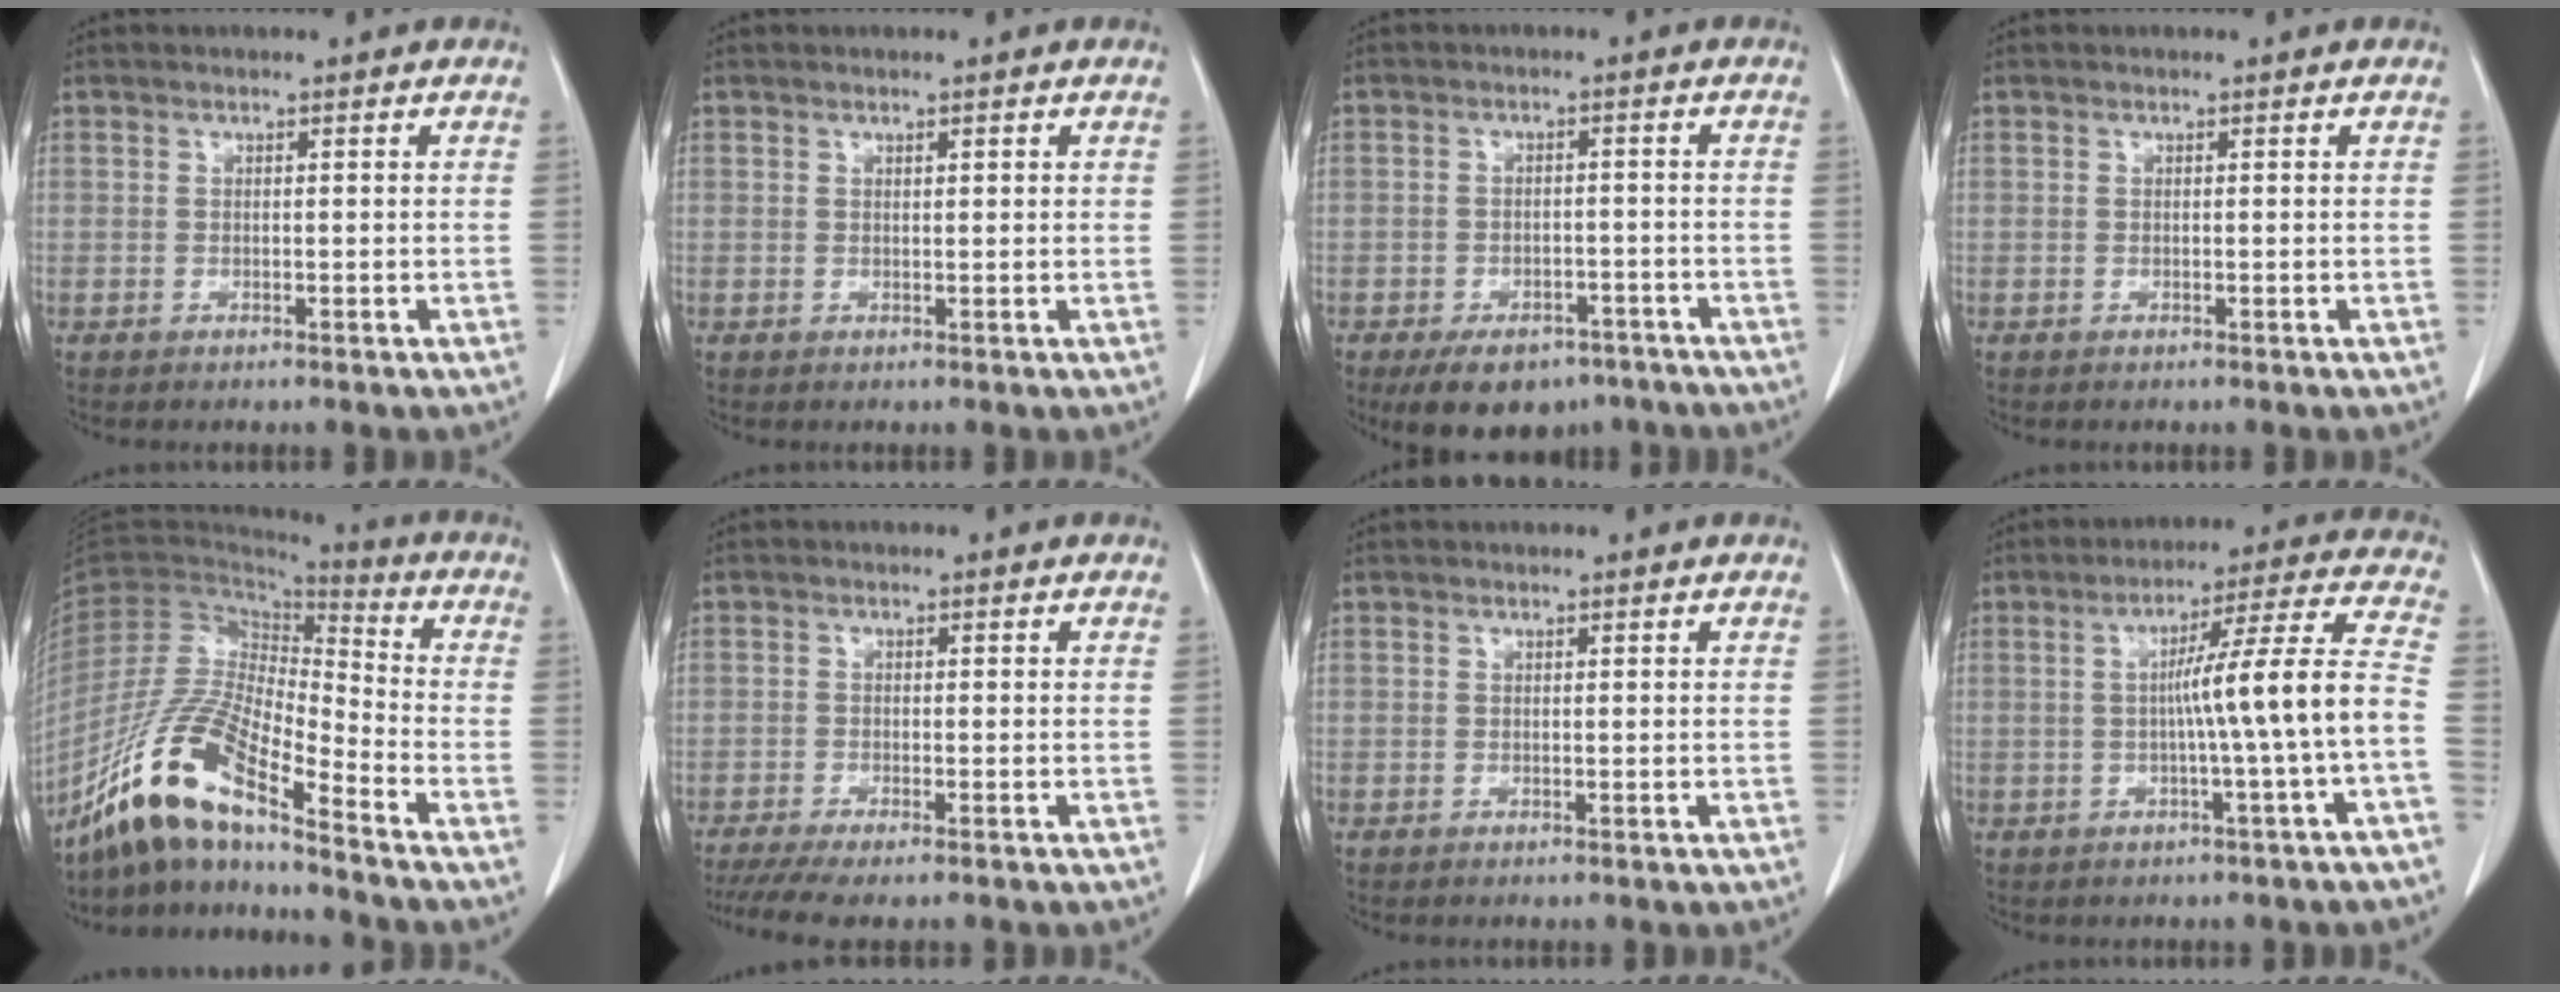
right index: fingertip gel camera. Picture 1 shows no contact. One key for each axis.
{"total": 0.7, "fx": 0.4, "fy": 0.2, "fz": 0.5, "tx": -0.010, "ty": -0.001, "tz": 0.006}
{"total": 9.5, "fx": -6.9, "fy": 5.2, "fz": 4.0, "tx": -0.051, "ty": 0.005, "tz": -0.099}
{"total": 0.0}
{"total": 16.3, "fx": -12.0, "fy": 2.6, "fz": 10.8, "tx": -0.215, "ty": -0.012, "tz": -0.224}
{"total": 8.1, "fx": -6.6, "fy": 1.2, "fz": 4.5, "tx": -0.065, "ty": -0.012, "tz": -0.103}
{"total": 0.0}
{"total": 10.9, "fx": -1.8, "fy": -1.7, "fz": 10.6, "tx": -0.158, "ty": 0.019, "tz": -0.024}